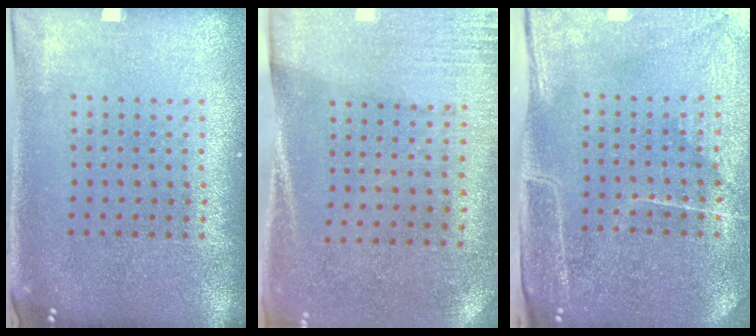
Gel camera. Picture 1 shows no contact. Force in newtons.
{"total": 2.7, "press": 2.4, "slide": 1.4}
{"total": 4.5, "press": 3.8, "slide": 2.4}